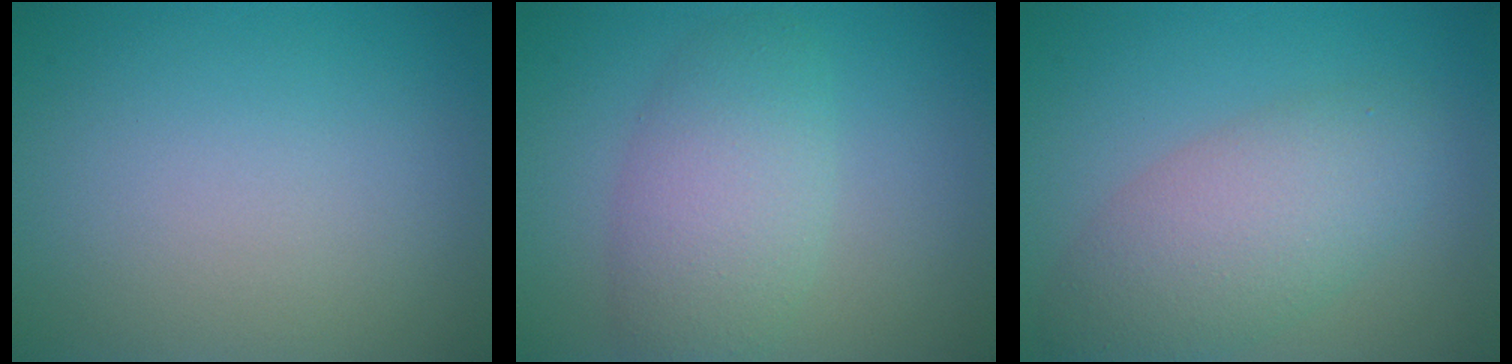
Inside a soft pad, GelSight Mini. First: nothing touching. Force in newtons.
{"total": 4.7, "press": 4.7, "slide": 0.1}
{"total": 4.4, "press": 4.4, "slide": 0.2}